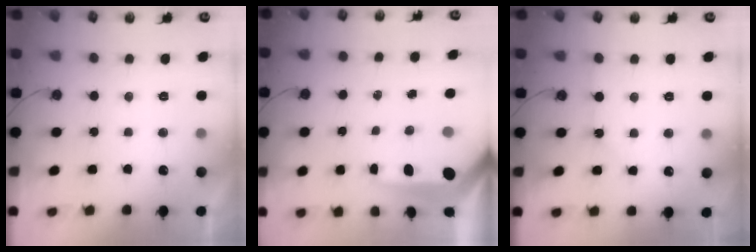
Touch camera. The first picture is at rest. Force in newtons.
{"total": 13.3, "press": 13.3, "slide": 1.2}
{"total": 0.9, "press": 0.9, "slide": 0.1}